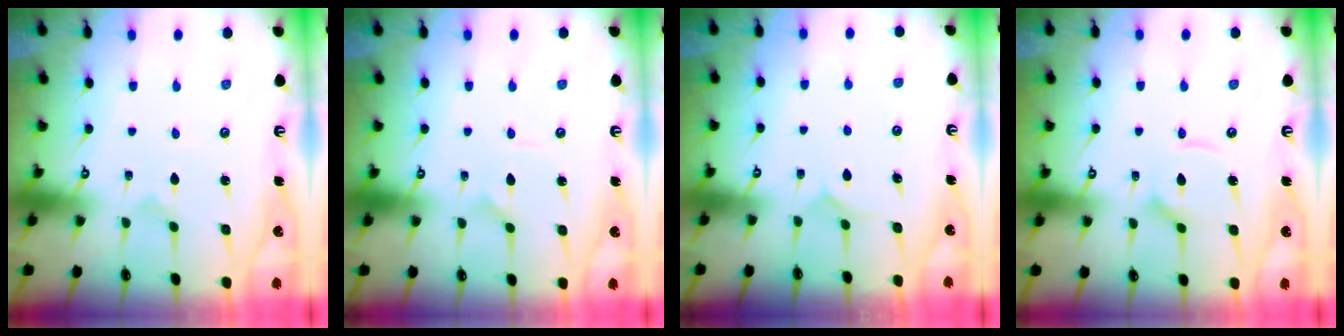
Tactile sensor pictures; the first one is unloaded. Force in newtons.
{"total": 2.1, "press": 2.1, "slide": 0.5}
{"total": 4.1, "press": 4.1, "slide": 0.4}
{"total": 7.1, "press": 7.1, "slide": 0.8}